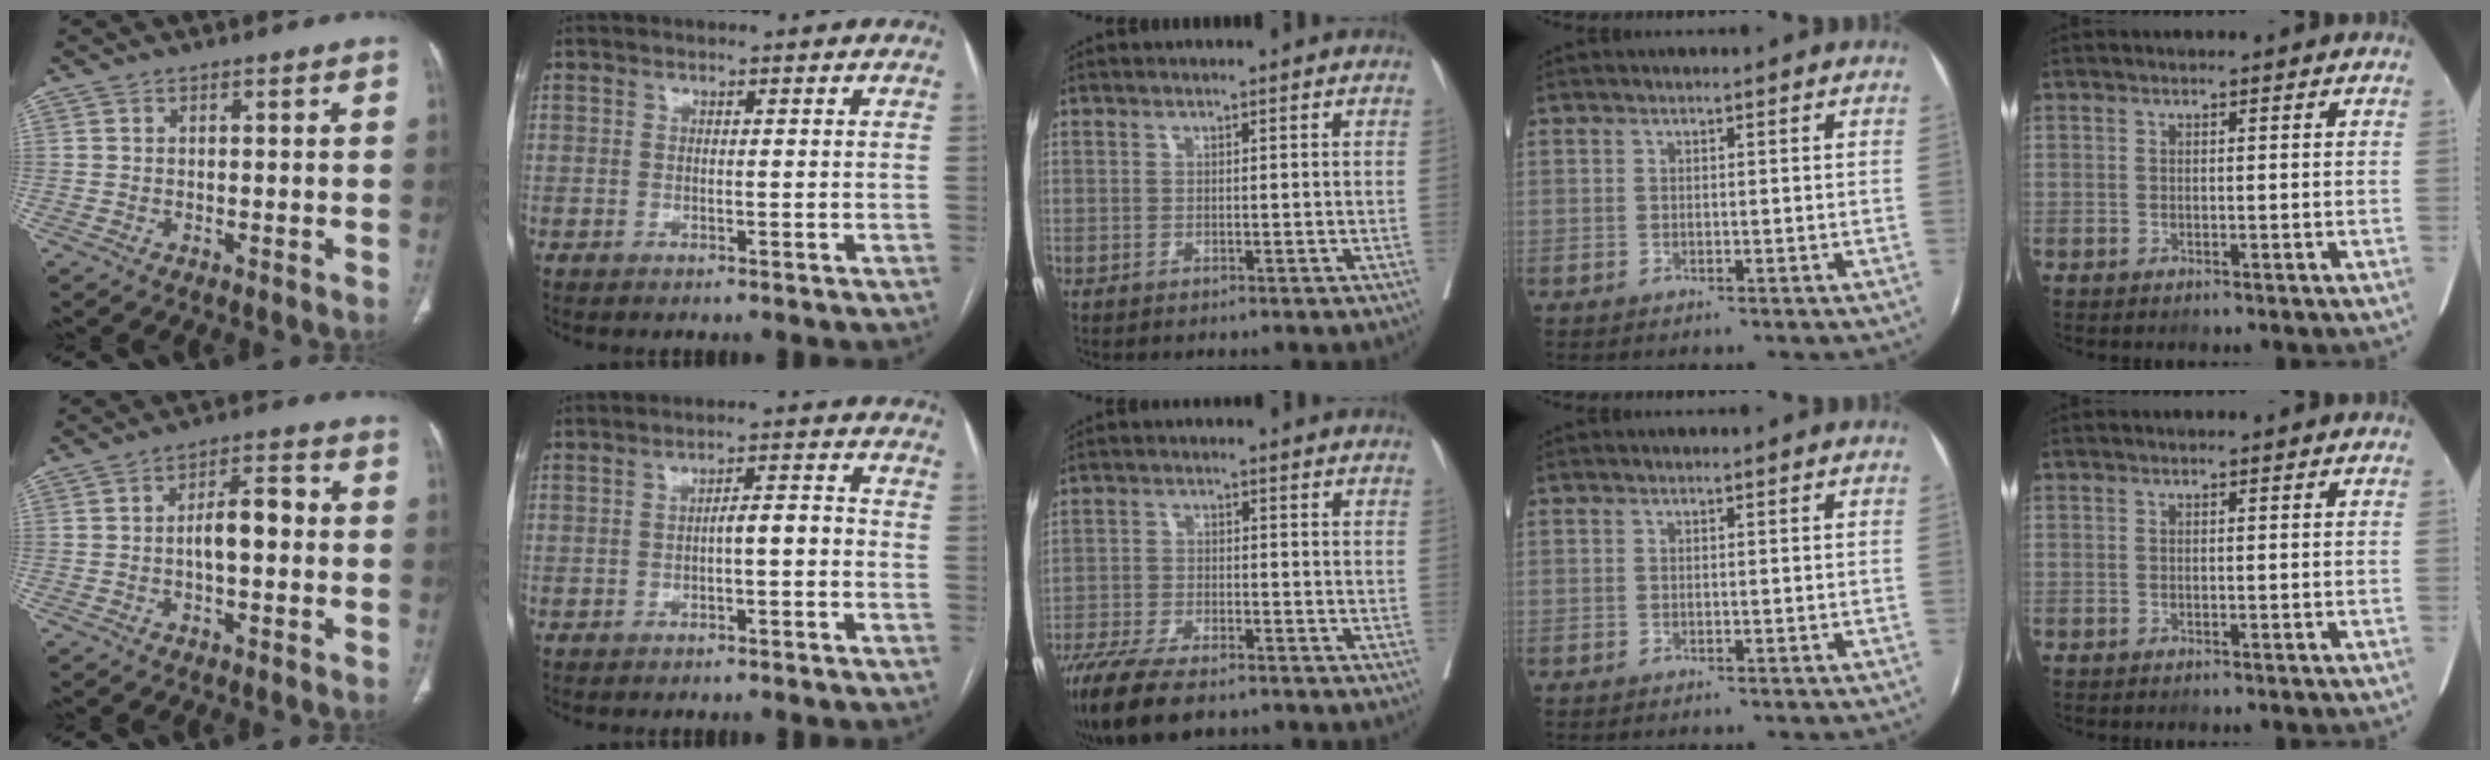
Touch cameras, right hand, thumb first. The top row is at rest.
{"thumb": {"total": 7.0, "force": [-0.4, 3.1, 6.3], "torque": [-0.096, 0.025, -0.014]}, "index": {"total": 3.6, "force": [-1.1, 0.9, 3.3], "torque": [-0.049, 0.017, -0.014]}, "middle": {"total": 11.0, "force": [-8.4, 2.9, 6.5], "torque": [-0.107, -0.020, -0.140]}}